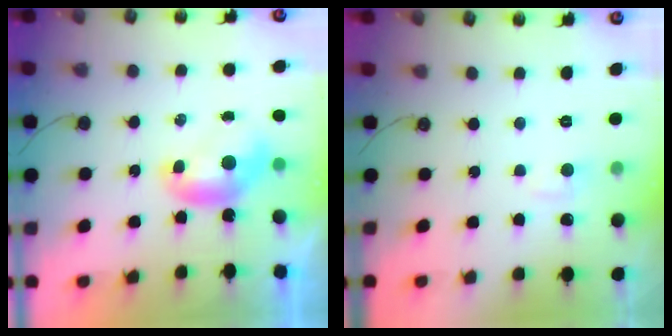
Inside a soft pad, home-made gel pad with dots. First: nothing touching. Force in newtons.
{"total": 1.8, "press": 1.6, "slide": 0.6}